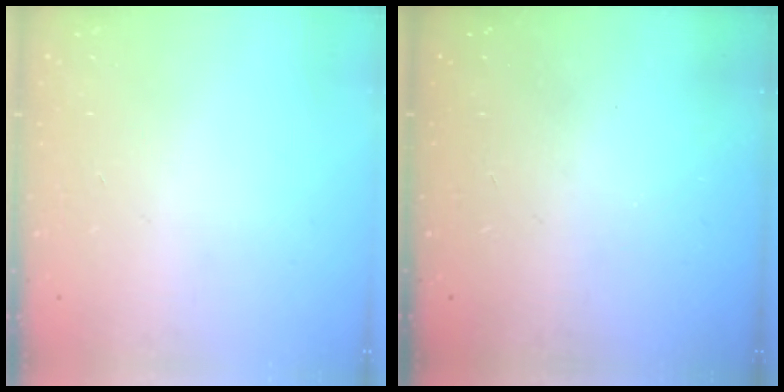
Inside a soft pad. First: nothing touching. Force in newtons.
{"total": 0.0}